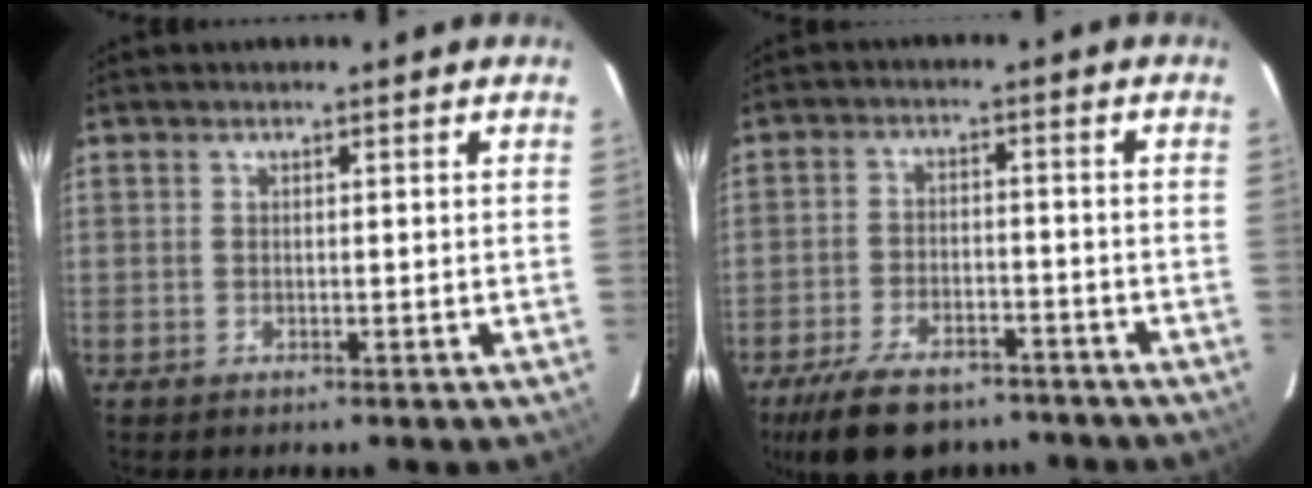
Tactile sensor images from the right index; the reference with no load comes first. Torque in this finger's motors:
{"motor_torque": [1.17, -0.97, 0.50, 0.13]}